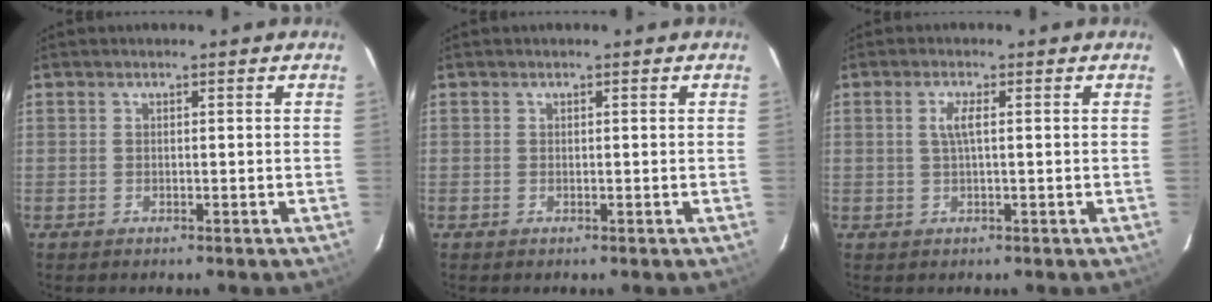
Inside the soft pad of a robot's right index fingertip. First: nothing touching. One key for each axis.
{"total": 0.0}
{"total": 2.4, "fx": 0.4, "fy": 0.2, "fz": 2.4, "tx": -0.047, "ty": 0.004, "tz": 0.009}